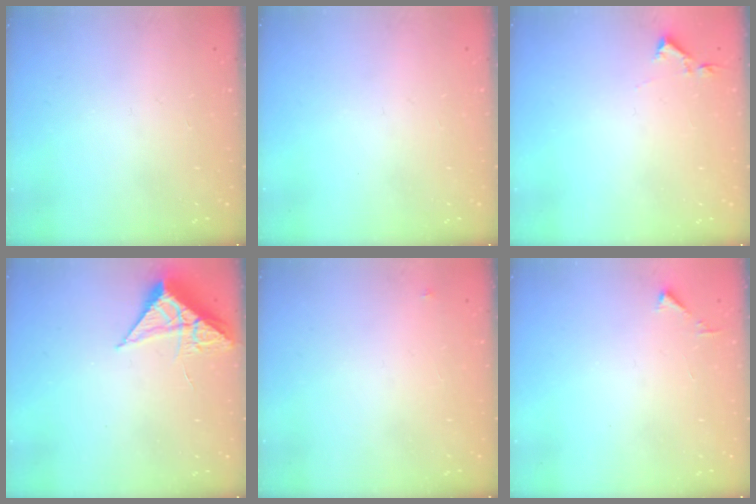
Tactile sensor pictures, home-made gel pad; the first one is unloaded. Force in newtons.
{"total": 0.0}
{"total": 2.9, "press": 2.9, "slide": 0.5}
{"total": 7.0, "press": 7.0, "slide": 0.3}
{"total": 3.1, "press": 3.1, "slide": 0.3}
{"total": 3.3, "press": 3.2, "slide": 0.4}